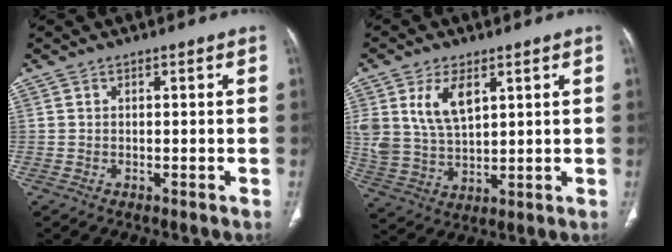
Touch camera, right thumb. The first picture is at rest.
{"total": 9.8, "force": [4.1, 5.5, 7.1], "torque": [-0.133, -0.014, 0.090]}